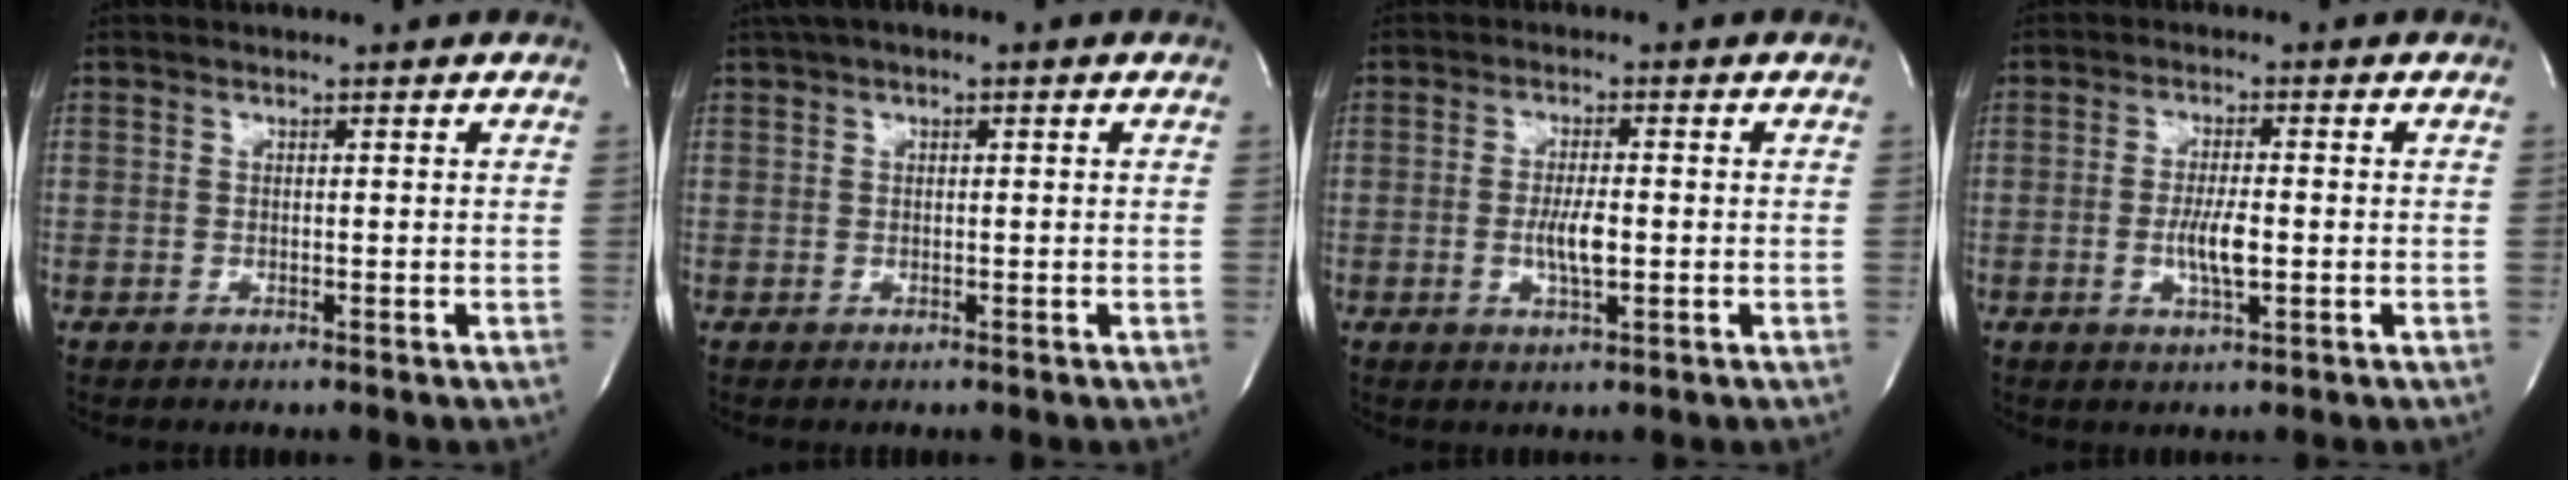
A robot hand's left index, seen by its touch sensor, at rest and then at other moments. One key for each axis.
{"total": 3.5, "fx": 1.7, "fy": 1.3, "fz": 2.8, "tx": -0.053, "ty": 0.025, "tz": 0.025}
{"total": 4.2, "fx": -0.8, "fy": 0.9, "fz": 4.1, "tx": -0.081, "ty": -0.005, "tz": -0.011}
{"total": 4.7, "fx": -1.0, "fy": 0.9, "fz": 4.5, "tx": -0.090, "ty": -0.006, "tz": -0.015}